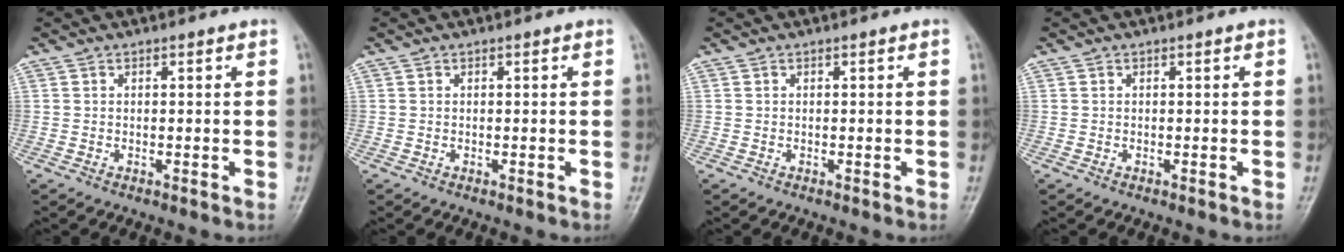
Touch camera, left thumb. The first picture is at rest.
{"total": 0.0}
{"total": 0.0}
{"total": 0.0}